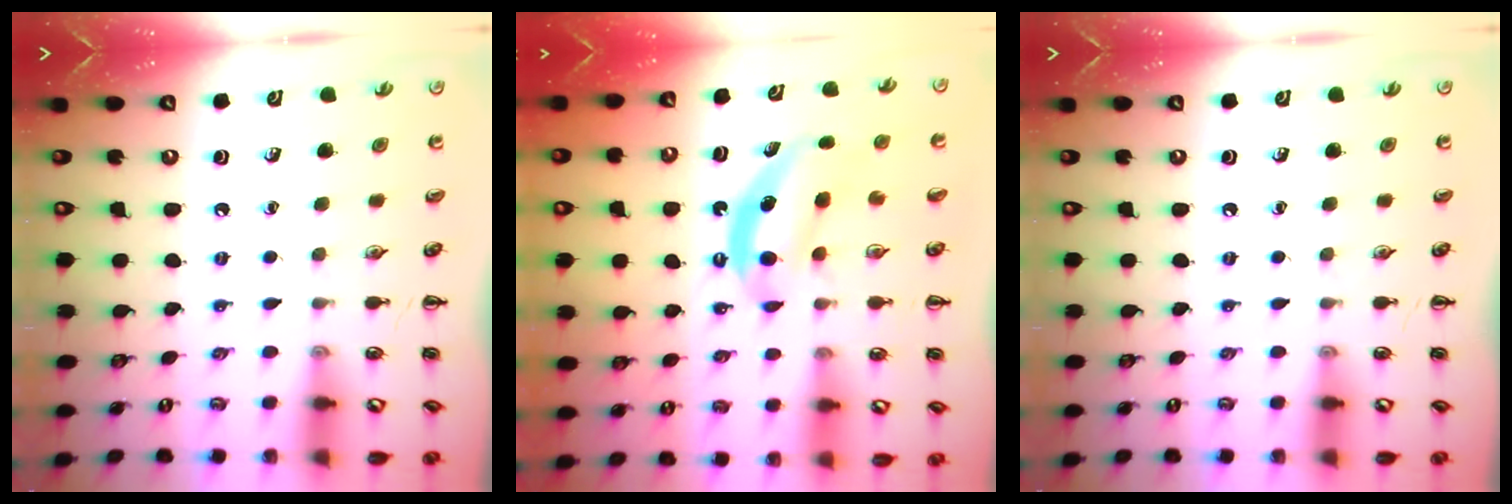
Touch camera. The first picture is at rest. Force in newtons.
{"total": 6.7, "press": 6.6, "slide": 1.0}
{"total": 0.0}